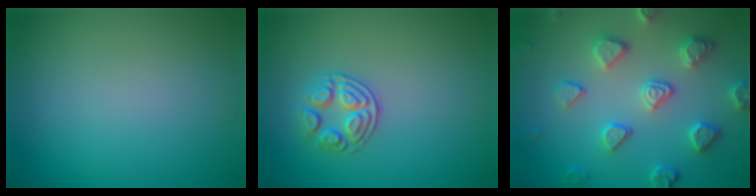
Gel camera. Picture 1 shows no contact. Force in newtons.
{"total": 2.7, "press": 2.4, "slide": 1.1}
{"total": 4.1, "press": 4.1, "slide": 0.4}